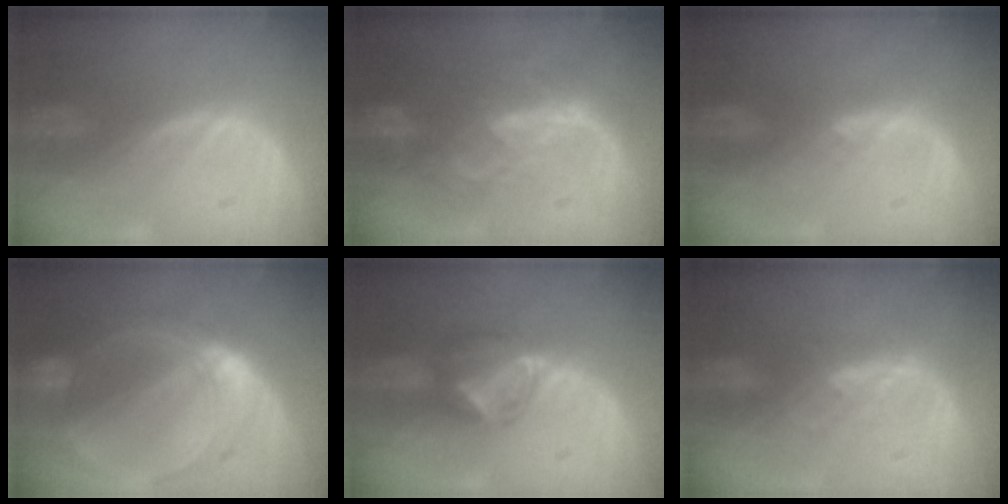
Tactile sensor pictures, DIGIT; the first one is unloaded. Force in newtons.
{"total": 8.8, "press": 7.6, "slide": 4.4}
{"total": 0.9, "press": 0.9, "slide": 0.3}
{"total": 8.8, "press": 8.8, "slide": 0.6}
{"total": 6.1, "press": 5.5, "slide": 2.7}
{"total": 2.9, "press": 2.8, "slide": 0.7}